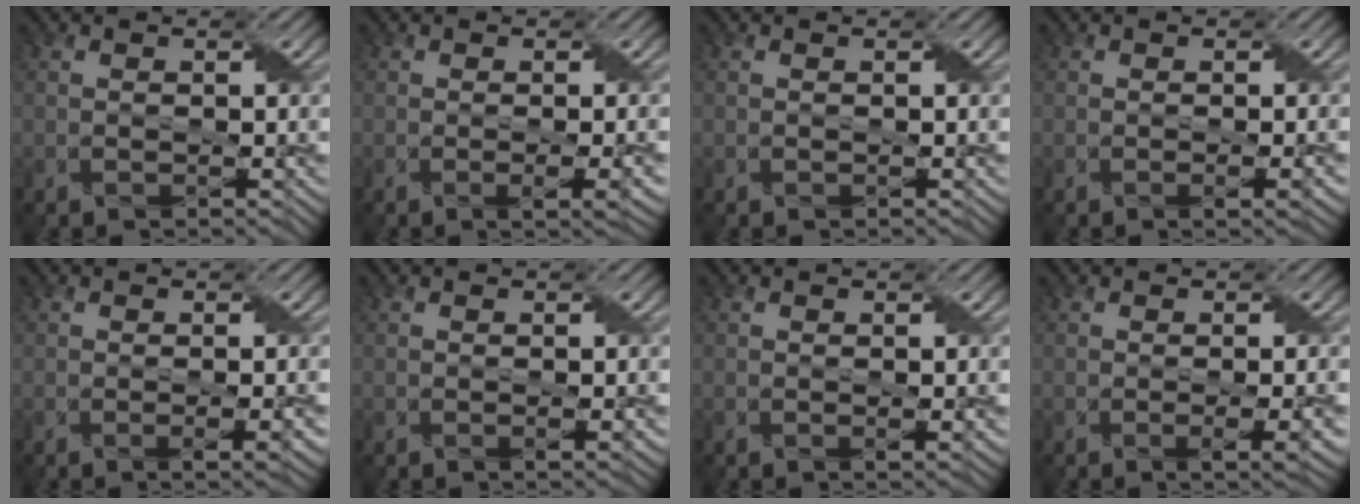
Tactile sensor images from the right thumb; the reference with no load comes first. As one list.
[{"total": 2.8, "force": [-0.5, 0.7, 2.7], "torque": [-0.044, -0.002, -0.004]}, {"total": 0.0}, {"total": 1.9, "force": [-0.5, 0.3, 1.8], "torque": [-0.029, -0.001, -0.005]}, {"total": 2.6, "force": [-0.6, 0.6, 2.4], "torque": [-0.039, 0.000, -0.007]}, {"total": 1.1, "force": [-0.3, 0.1, 1.0], "torque": [-0.017, -0.002, -0.003]}, {"total": 0.8, "force": [-0.1, 0.1, 0.8], "torque": [-0.013, -0.001, -0.001]}, {"total": 3.2, "force": [-0.7, 0.8, 3.0], "torque": [-0.048, -0.003, -0.007]}]